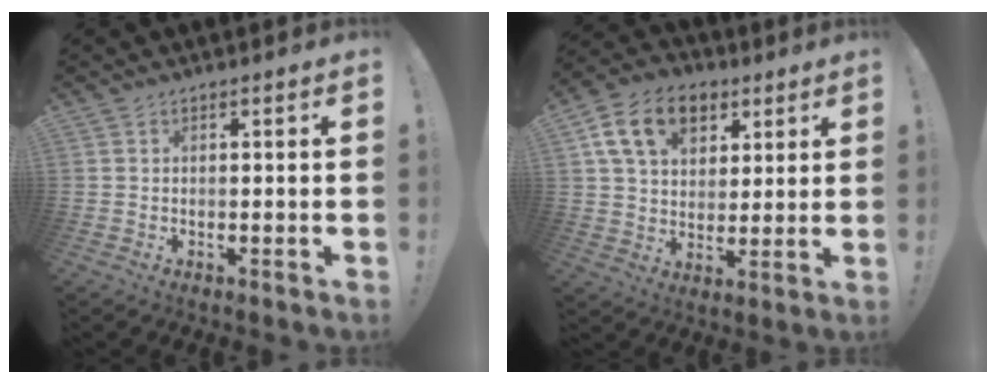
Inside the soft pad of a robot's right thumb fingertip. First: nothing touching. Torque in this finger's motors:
{"motor_torque": [-0.05, 0.63, 0.39, -0.06, 0.20]}